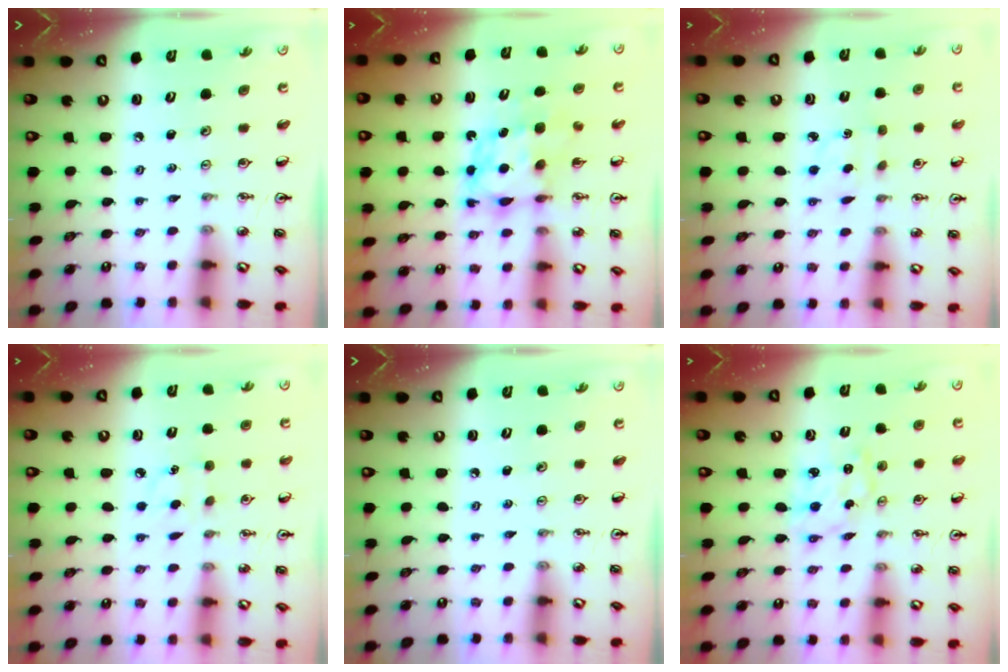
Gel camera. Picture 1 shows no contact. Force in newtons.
{"total": 6.9, "press": 6.9, "slide": 0.5}
{"total": 2.7, "press": 2.6, "slide": 0.4}
{"total": 5.4, "press": 5.3, "slide": 0.6}
{"total": 0.0}
{"total": 2.6, "press": 2.6, "slide": 0.3}